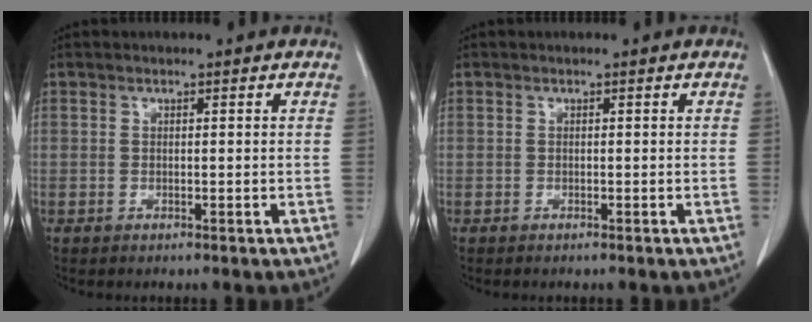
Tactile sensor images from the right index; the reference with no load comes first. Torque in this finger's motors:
{"motor_torque": [0.00, 0.00, -0.10, -0.06]}